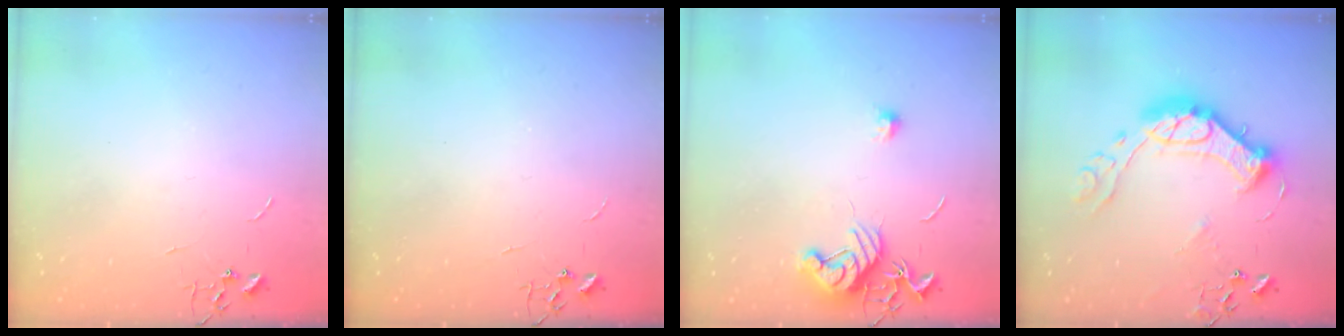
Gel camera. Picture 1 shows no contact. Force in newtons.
{"total": 0.0}
{"total": 10.9, "press": 10.9, "slide": 0.4}
{"total": 20.0, "press": 19.9, "slide": 1.5}